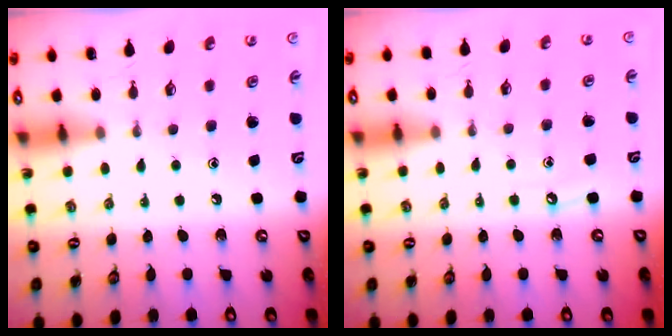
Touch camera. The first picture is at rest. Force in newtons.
{"total": 5.1, "press": 5.0, "slide": 0.6}